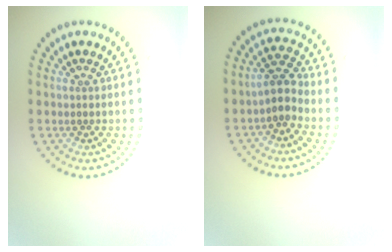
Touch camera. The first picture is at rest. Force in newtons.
{"total": 2.4, "press": 2.0, "slide": 1.4}